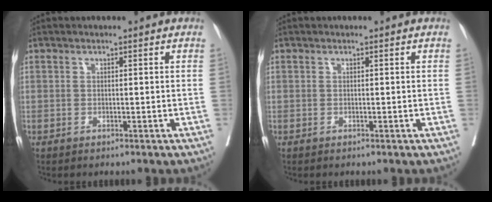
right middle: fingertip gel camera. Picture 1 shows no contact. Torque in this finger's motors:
{"motor_torque": [-0.03, -0.05, -0.02, 0.00]}